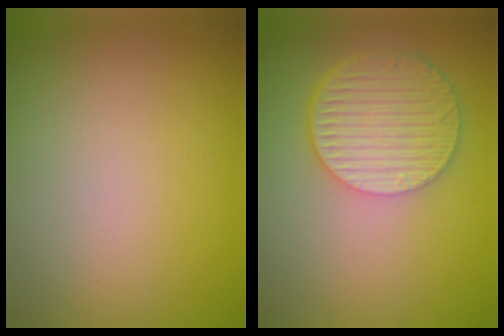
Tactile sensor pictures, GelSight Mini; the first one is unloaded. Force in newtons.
{"total": 6.1, "press": 4.5, "slide": 4.1}